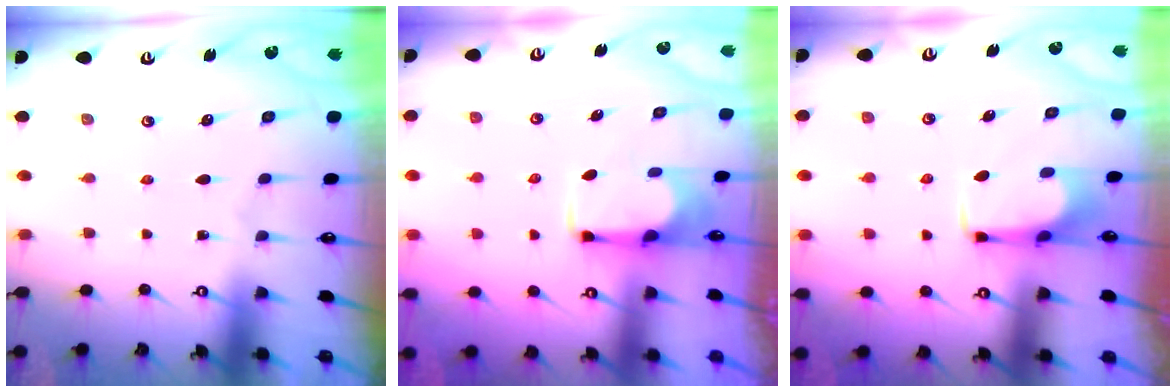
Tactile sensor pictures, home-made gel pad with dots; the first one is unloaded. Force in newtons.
{"total": 1.6, "press": 1.5, "slide": 0.6}
{"total": 1.6, "press": 1.6, "slide": 0.5}